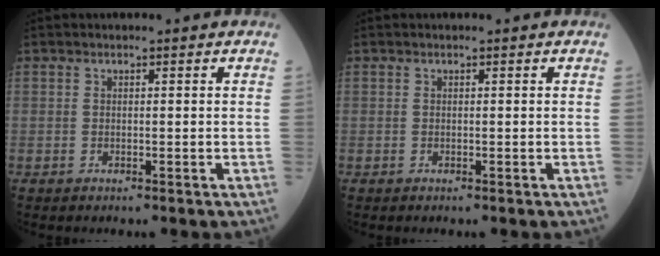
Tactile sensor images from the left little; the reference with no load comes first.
{"total": 0.0}